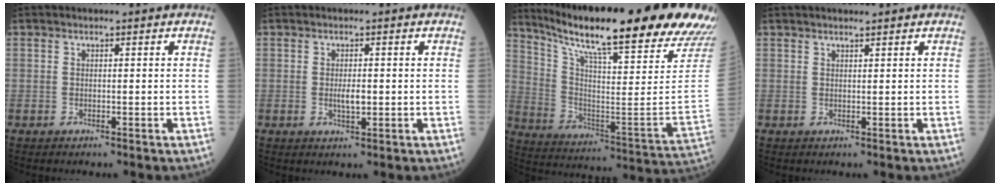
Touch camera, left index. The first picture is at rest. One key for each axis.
{"total": 2.1, "fx": -0.1, "fy": 0.6, "fz": 2.0, "tx": -0.040, "ty": -0.002, "tz": -0.001}
{"total": 29.6, "fx": 24.4, "fy": 1.1, "fz": 16.6, "tx": -0.284, "ty": -0.078, "tz": 0.344}
{"total": 2.0, "fx": 1.7, "fy": 0.0, "fz": 1.0, "tx": -0.012, "ty": 0.011, "tz": 0.026}